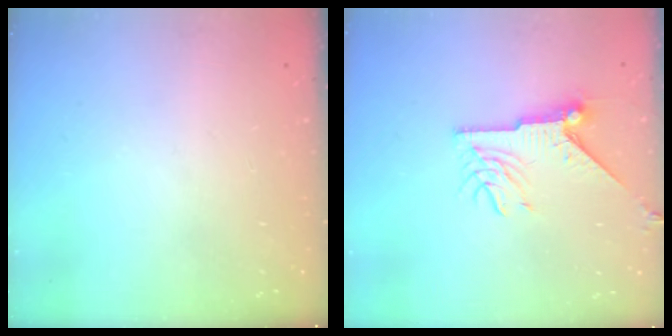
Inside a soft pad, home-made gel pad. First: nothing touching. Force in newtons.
{"total": 9.2, "press": 9.2, "slide": 0.3}